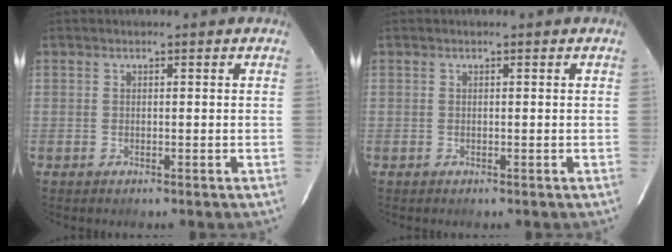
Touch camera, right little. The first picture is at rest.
{"total": 0.0}